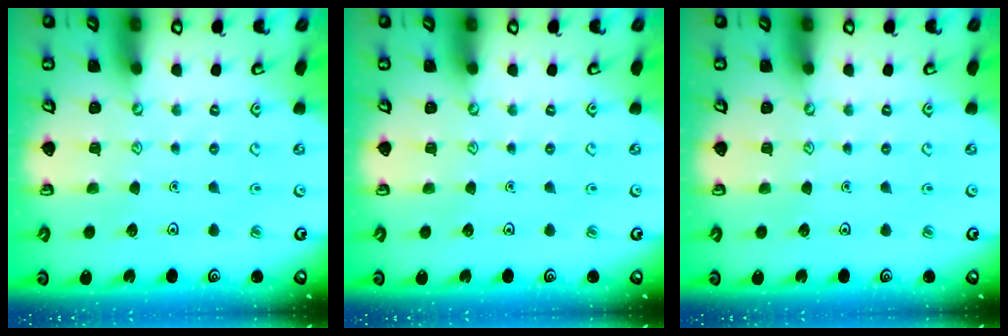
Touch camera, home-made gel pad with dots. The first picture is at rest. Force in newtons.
{"total": 0.0}
{"total": 0.0}